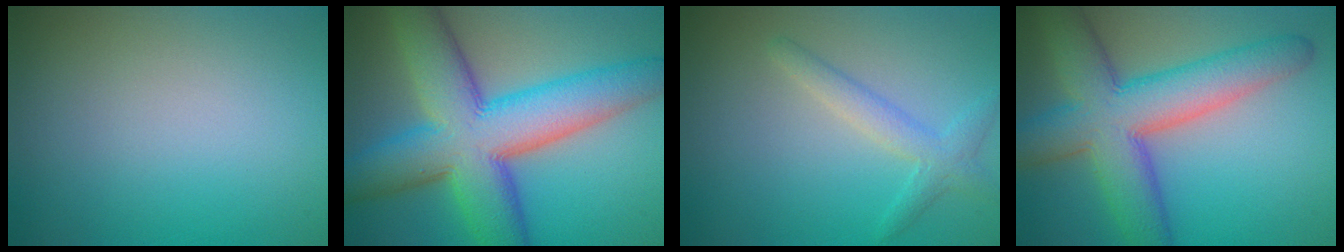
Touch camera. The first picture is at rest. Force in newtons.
{"total": 12.6, "press": 12.6, "slide": 0.3}
{"total": 2.4, "press": 2.4, "slide": 0.0}
{"total": 9.3, "press": 9.3, "slide": 0.3}